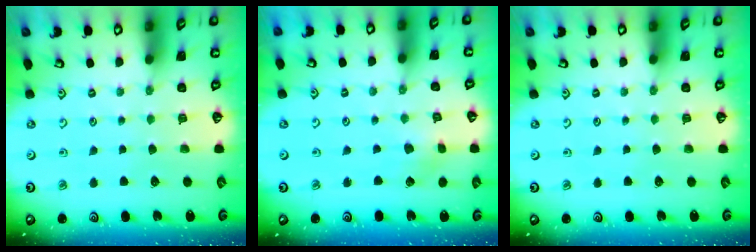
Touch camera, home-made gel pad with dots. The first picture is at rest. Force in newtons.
{"total": 3.3, "press": 3.3, "slide": 0.3}
{"total": 0.0}